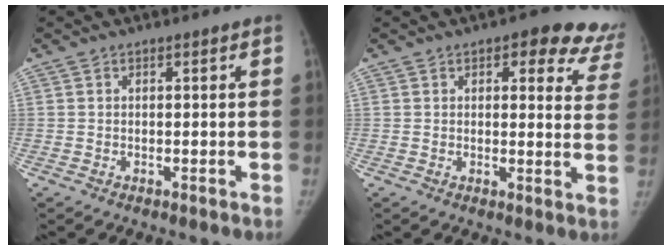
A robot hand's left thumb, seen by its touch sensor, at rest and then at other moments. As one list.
[{"total": 12.8, "force": [9.0, 5.8, 6.9], "torque": [-0.015, -0.033, 0.079]}]